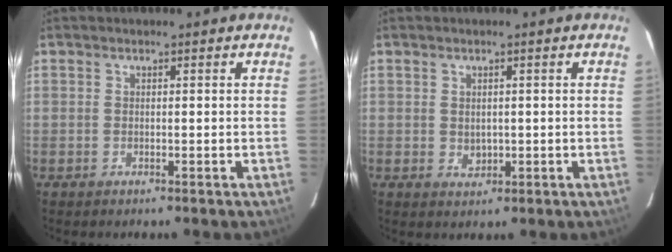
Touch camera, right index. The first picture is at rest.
{"total": 2.1, "force": [0.1, 1.8, 1.1], "torque": [-0.016, 0.001, 0.006]}